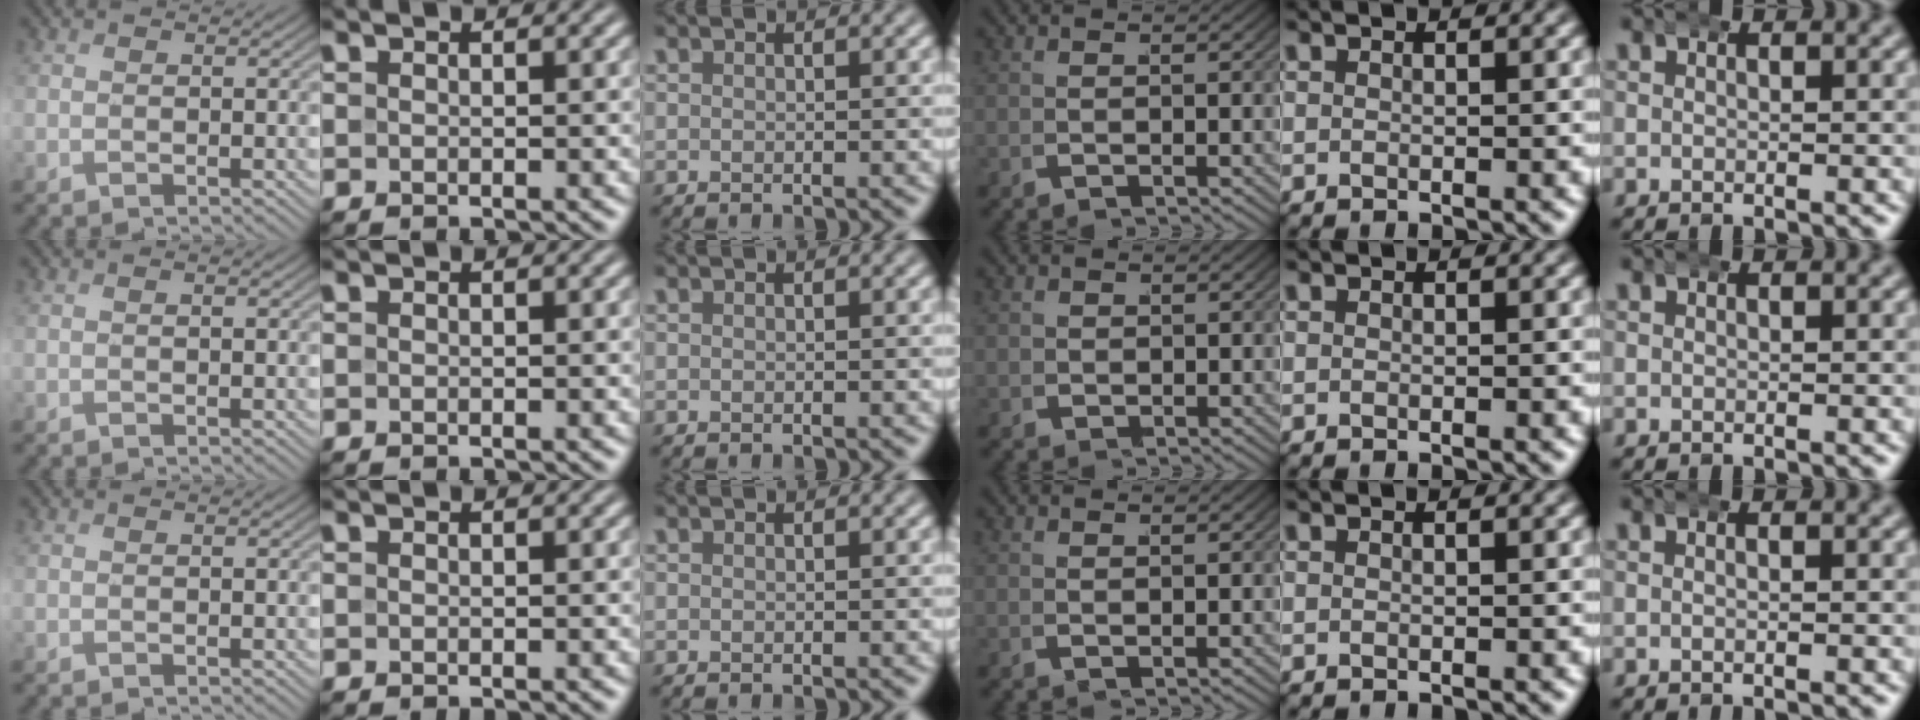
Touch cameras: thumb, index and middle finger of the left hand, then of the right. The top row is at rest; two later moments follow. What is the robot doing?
{"motion": "wrap", "object": "bandana"}